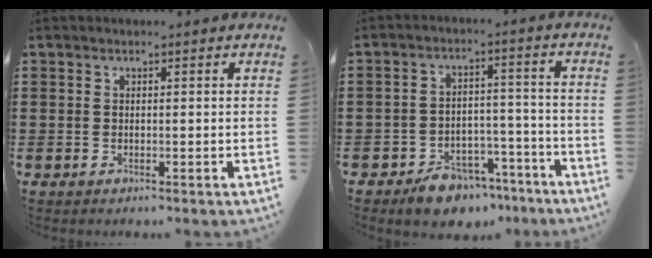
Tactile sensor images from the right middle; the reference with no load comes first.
{"total": 6.4, "force": [-5.5, 2.7, 1.9], "torque": [-0.022, 0.030, -0.100]}